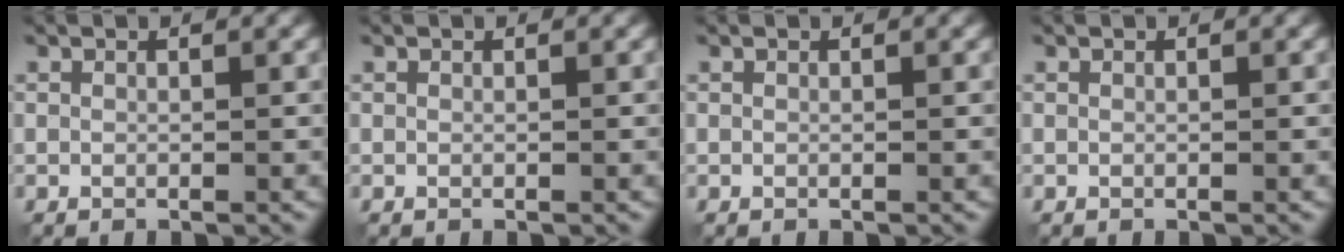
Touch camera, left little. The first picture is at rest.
{"total": 0.0}
{"total": 0.0}
{"total": 0.0}